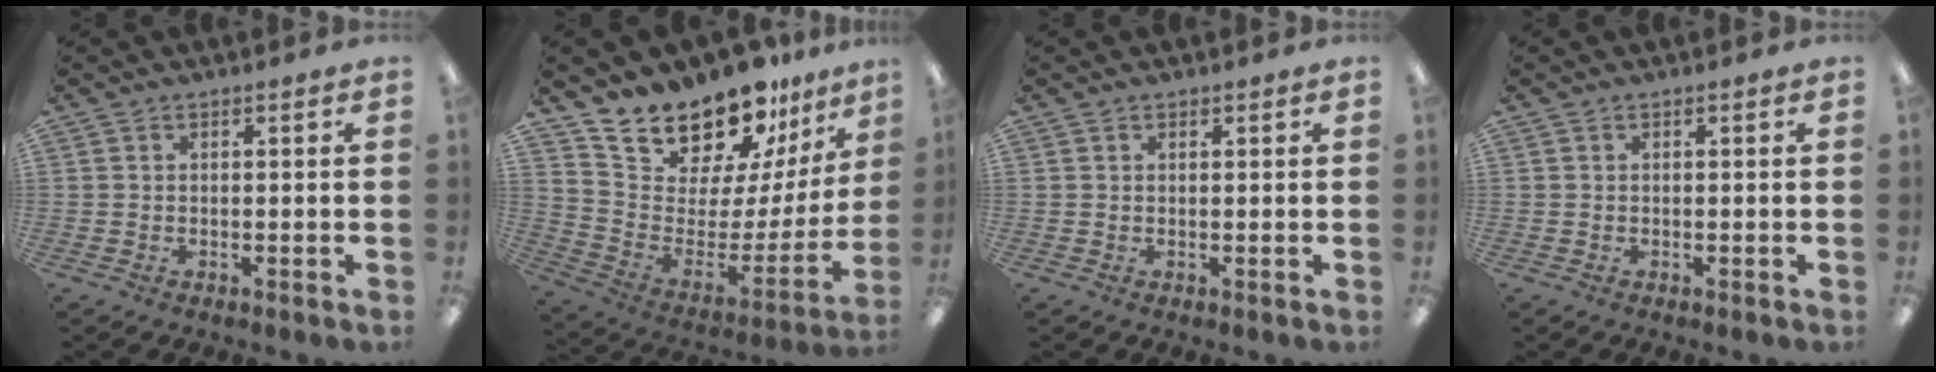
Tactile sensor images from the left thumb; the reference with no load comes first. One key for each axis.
{"total": 18.5, "fx": 17.6, "fy": 5.1, "fz": 2.8, "tx": -0.069, "ty": -0.161, "tz": 0.320}
{"total": 0.6, "fx": 0.5, "fy": 0.3, "fz": 0.1, "tx": -0.002, "ty": 0.001, "tz": 0.010}
{"total": 0.0}